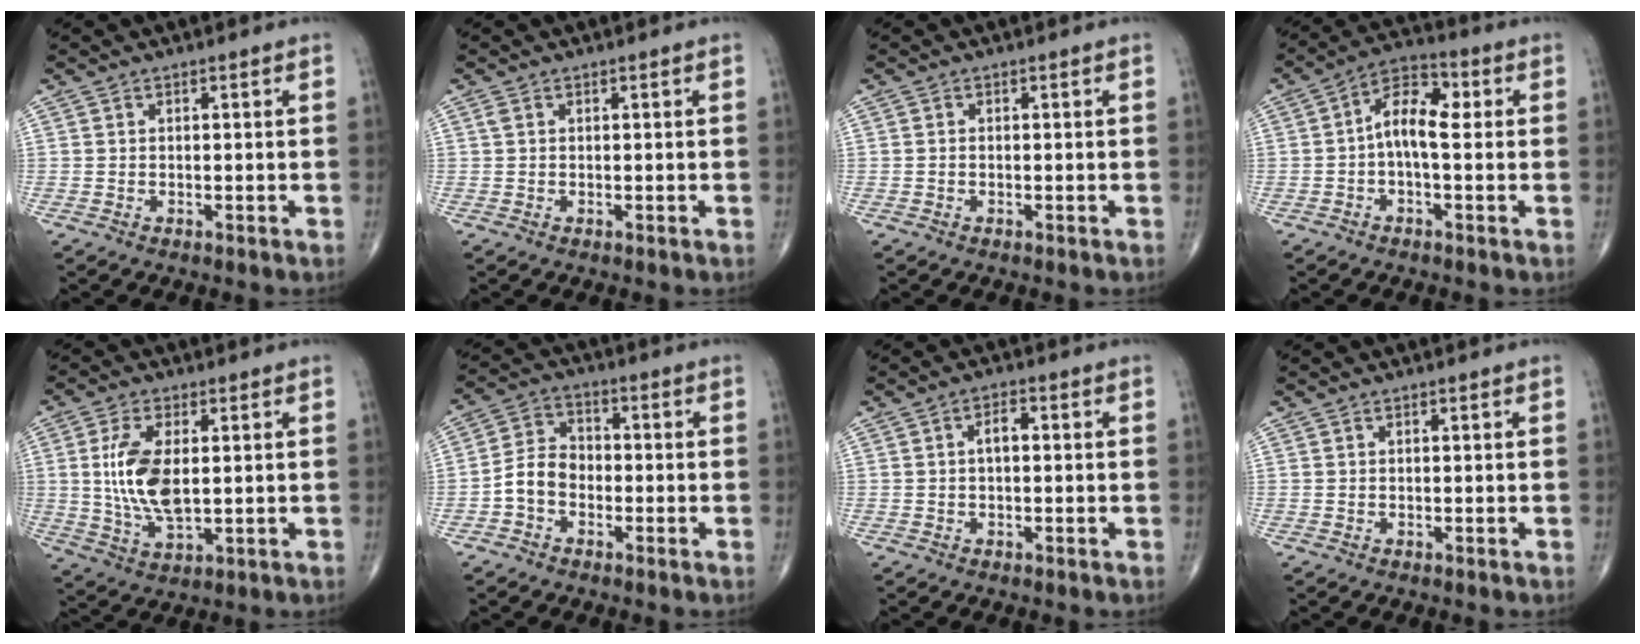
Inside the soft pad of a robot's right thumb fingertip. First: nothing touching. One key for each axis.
{"total": 0.6, "fx": 0.2, "fy": 0.3, "fz": 0.4, "tx": -0.012, "ty": 0.010, "tz": 0.006}
{"total": 0.0}
{"total": 8.5, "fx": 0.2, "fy": 4.2, "fz": 7.4, "tx": -0.111, "ty": 0.031, "tz": -0.007}
{"total": 11.1, "fx": 1.1, "fy": 5.2, "fz": 9.7, "tx": -0.197, "ty": -0.013, "tz": 0.026}
{"total": 6.5, "fx": -2.2, "fy": 4.9, "fz": 3.7, "tx": -0.056, "ty": 0.029, "tz": -0.055}
{"total": 2.7, "fx": 0.1, "fy": 1.4, "fz": 2.3, "tx": -0.034, "ty": 0.009, "tz": -0.002}
{"total": 0.0}